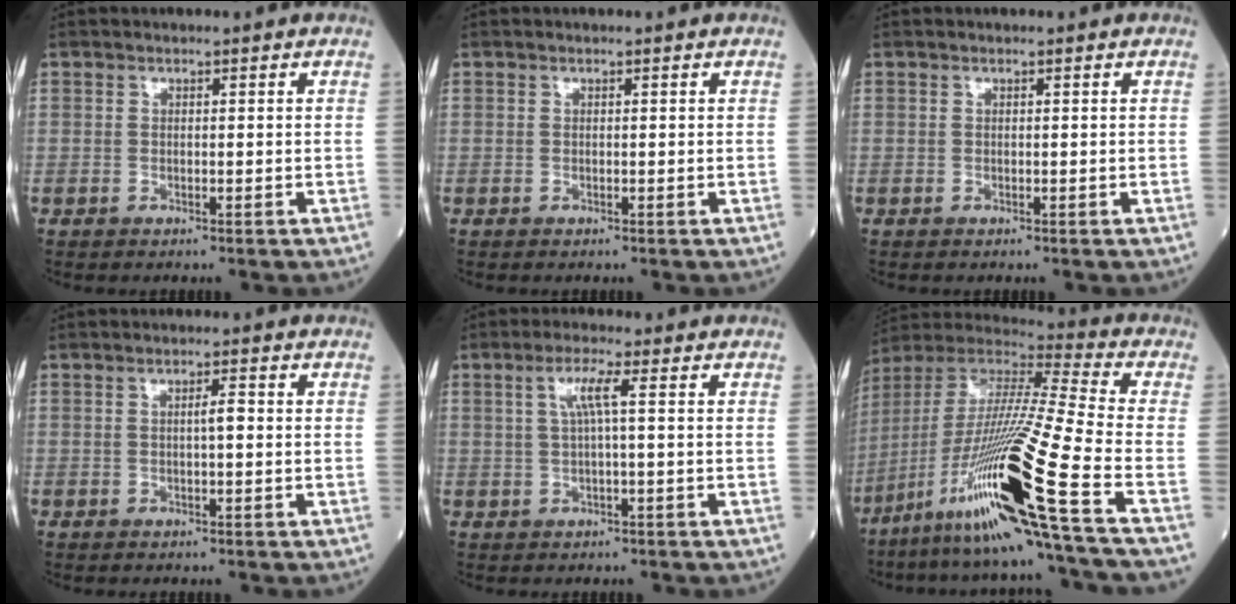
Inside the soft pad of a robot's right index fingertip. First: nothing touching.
{"total": 0.0}
{"total": 0.0}
{"total": 1.9, "force": [0.0, 0.2, 1.9], "torque": [-0.031, 0.003, 0.000]}
{"total": 3.7, "force": [0.8, -0.2, 3.6], "torque": [-0.075, 0.011, 0.017]}
{"total": 25.3, "force": [-12.2, -1.6, 22.1], "torque": [-0.429, -0.042, -0.228]}